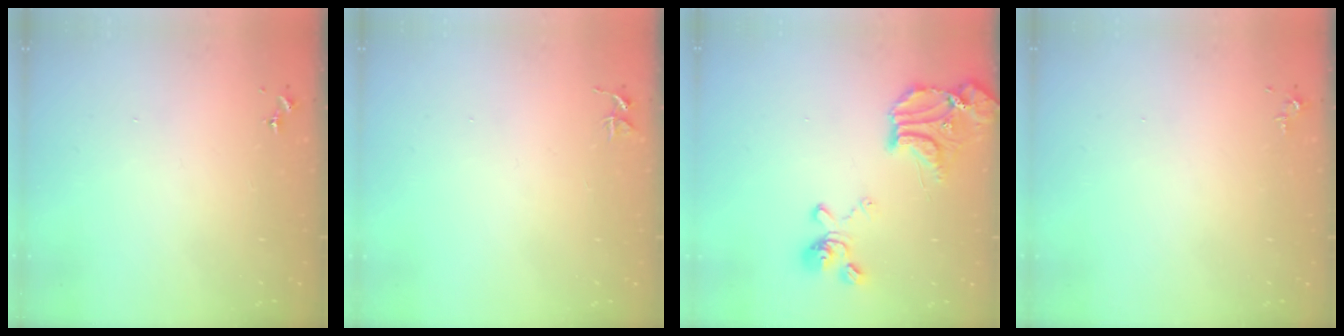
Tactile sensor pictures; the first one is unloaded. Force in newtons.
{"total": 3.7, "press": 3.7, "slide": 0.3}
{"total": 19.3, "press": 19.2, "slide": 2.2}
{"total": 3.5, "press": 3.4, "slide": 0.5}